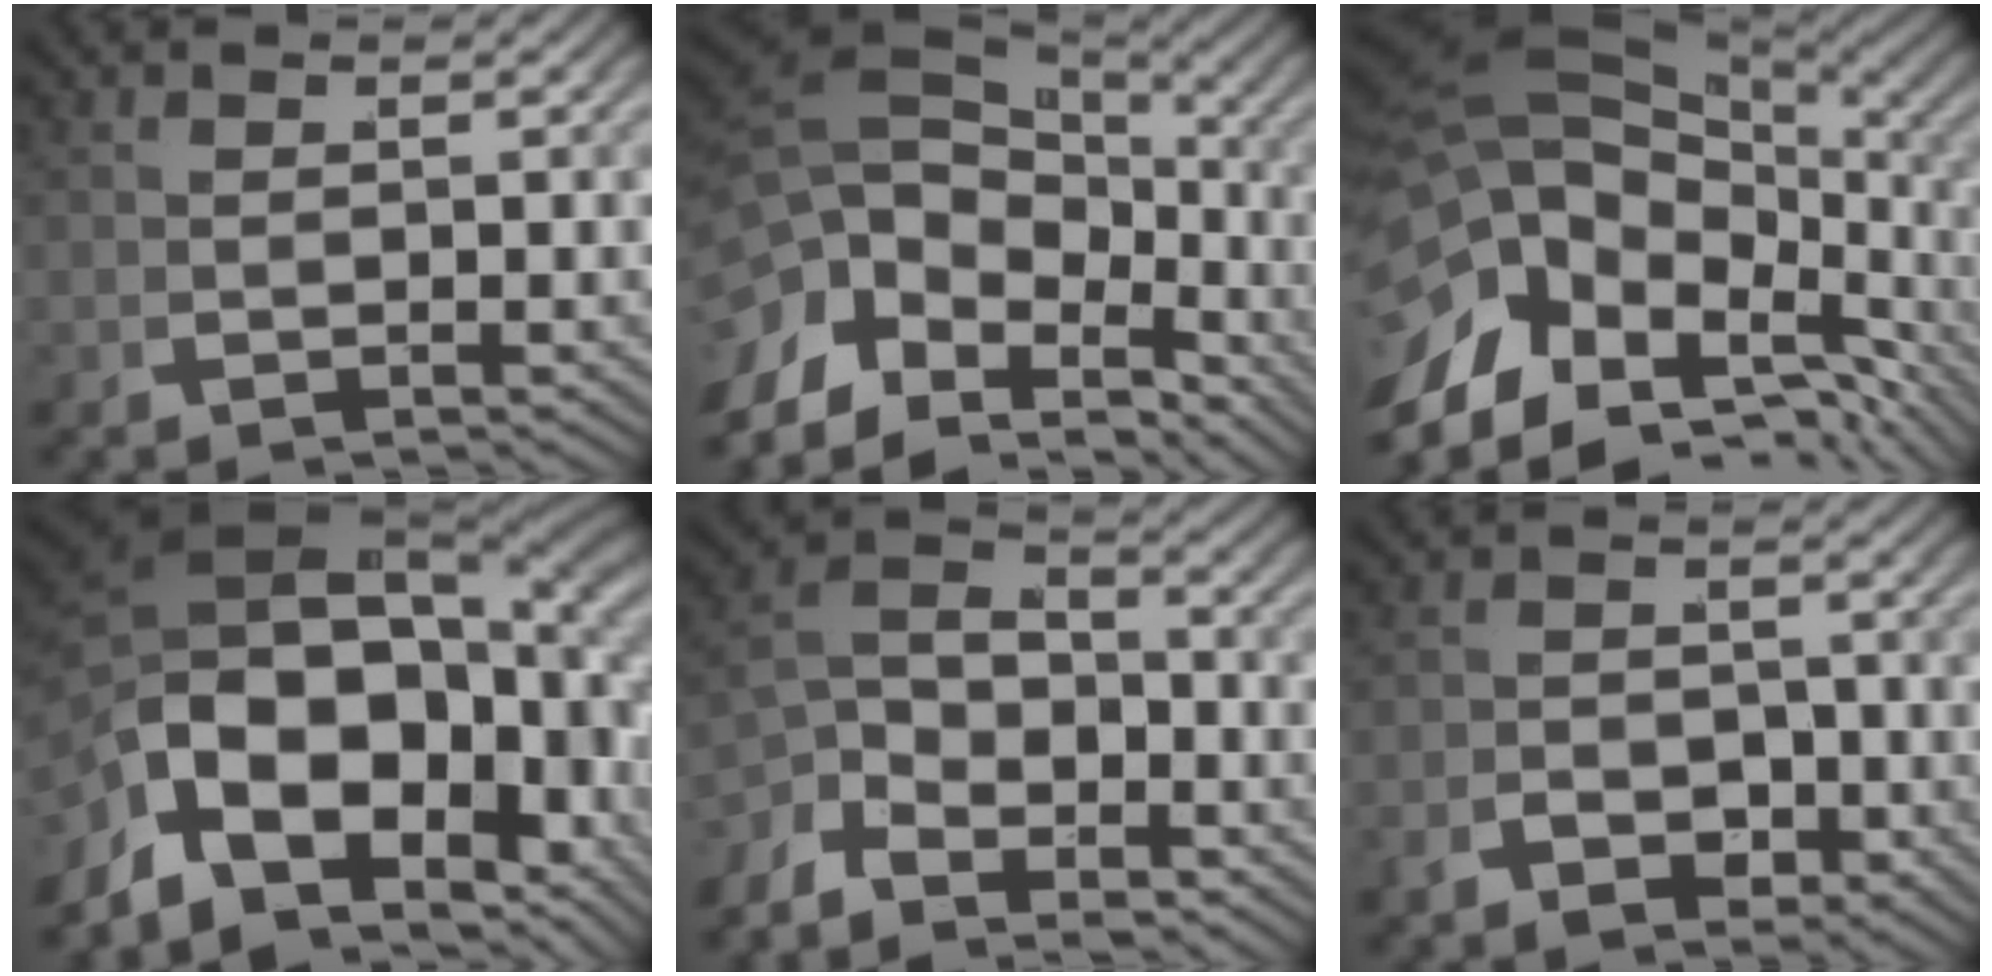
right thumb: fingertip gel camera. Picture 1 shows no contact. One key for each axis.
{"total": 12.5, "fx": -1.2, "fy": 8.2, "fz": 9.3, "tx": -0.188, "ty": -0.029, "tz": -0.012}
{"total": 16.3, "fx": -1.8, "fy": 11.0, "fz": 12.0, "tx": -0.222, "ty": -0.023, "tz": -0.021}
{"total": 23.0, "fx": 0.8, "fy": 14.9, "fz": 17.5, "tx": -0.280, "ty": -0.004, "tz": 0.002}
{"total": 6.7, "fx": -0.5, "fy": 4.6, "fz": 4.8, "tx": -0.083, "ty": 0.005, "tz": -0.021}
{"total": 3.7, "fx": -2.2, "fy": 2.6, "fz": 1.5, "tx": -0.004, "ty": -0.010, "tz": -0.039}